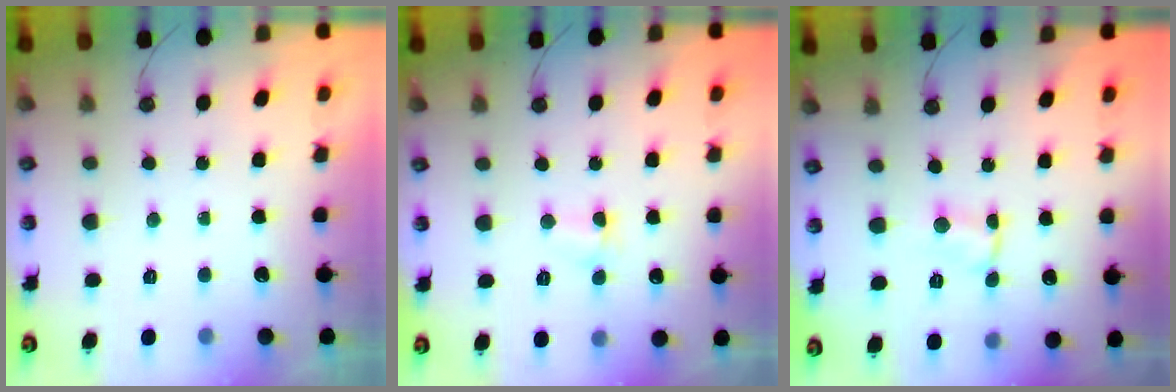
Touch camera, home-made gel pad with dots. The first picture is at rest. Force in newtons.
{"total": 3.0, "press": 2.9, "slide": 0.5}
{"total": 1.5, "press": 1.5, "slide": 0.2}